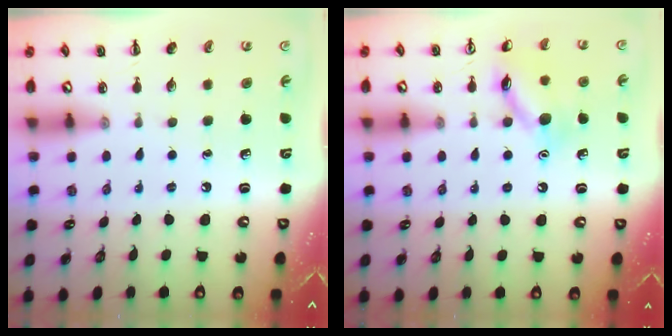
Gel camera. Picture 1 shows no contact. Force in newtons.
{"total": 11.7, "press": 11.7, "slide": 0.7}